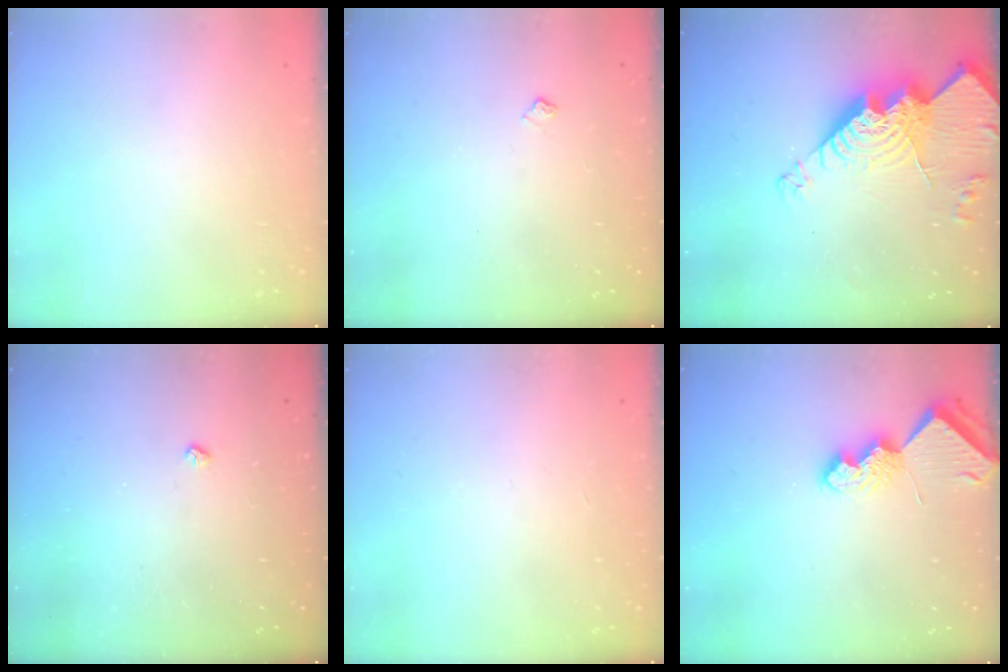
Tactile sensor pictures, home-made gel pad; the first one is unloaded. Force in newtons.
{"total": 3.6, "press": 3.5, "slide": 0.7}
{"total": 20.2, "press": 20.1, "slide": 2.1}
{"total": 2.6, "press": 2.5, "slide": 0.5}
{"total": 0.0}
{"total": 7.3, "press": 7.2, "slide": 0.9}